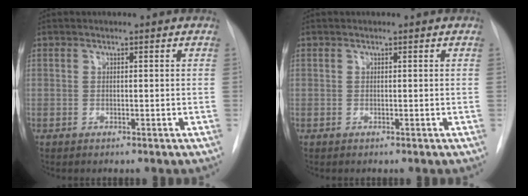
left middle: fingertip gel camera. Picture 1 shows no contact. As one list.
[{"total": 0.0}]